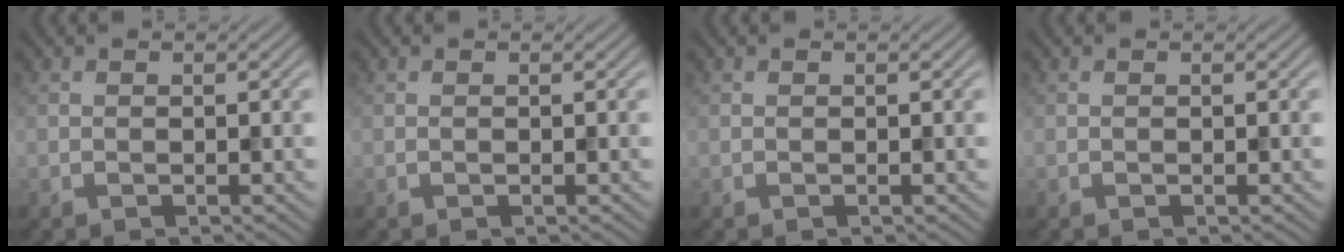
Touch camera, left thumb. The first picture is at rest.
{"total": 0.0}
{"total": 0.0}
{"total": 0.0}